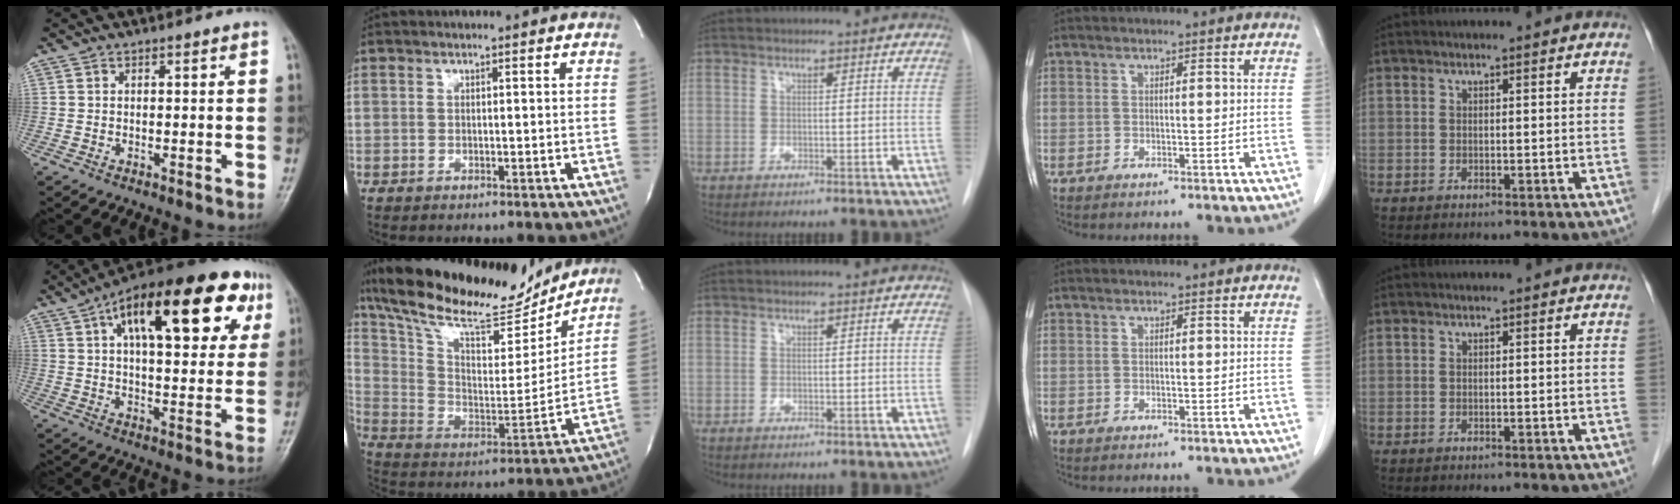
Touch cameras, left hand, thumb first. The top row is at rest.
{"thumb": {"total": 26.3, "force": [11.1, 11.2, 21.0], "torque": [-0.284, 0.015, 0.160]}, "index": {"total": 25.5, "force": [21.8, 6.0, 11.8], "torque": [-0.221, -0.003, 0.344]}}